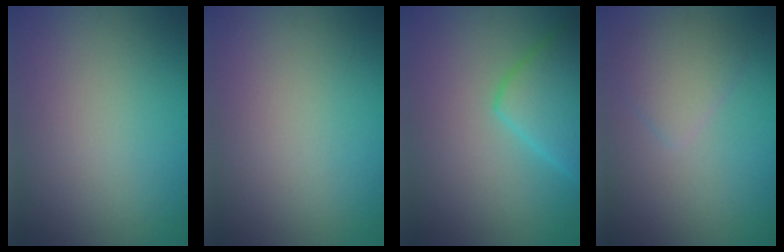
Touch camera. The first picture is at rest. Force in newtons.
{"total": 0.0}
{"total": 5.0, "press": 5.0, "slide": 0.4}
{"total": 2.5, "press": 2.5, "slide": 0.2}